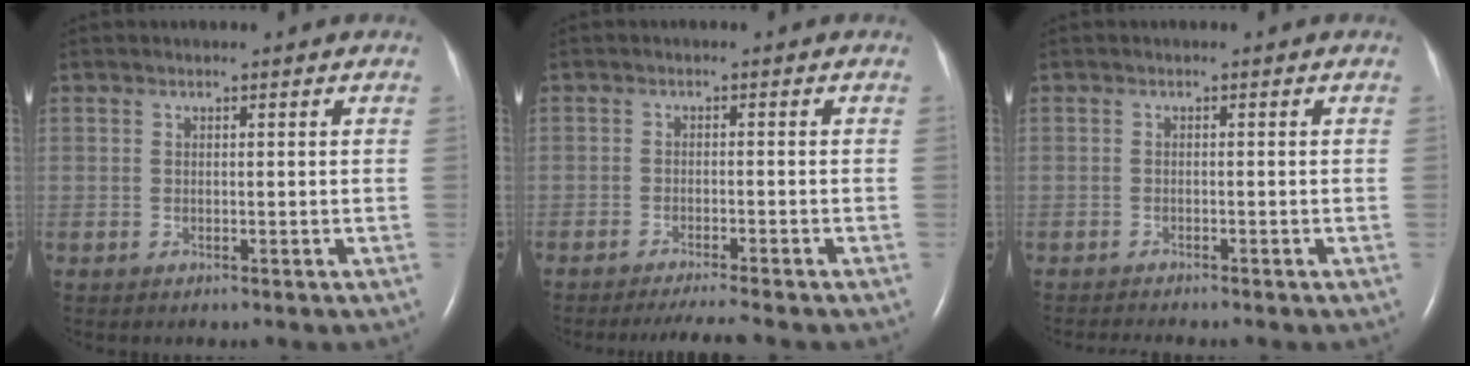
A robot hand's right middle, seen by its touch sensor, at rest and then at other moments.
{"total": 5.0, "force": [-4.4, -0.7, 2.3], "torque": [-0.034, -0.015, -0.070]}
{"total": 3.0, "force": [-2.8, -0.1, 1.2], "torque": [-0.017, -0.007, -0.041]}